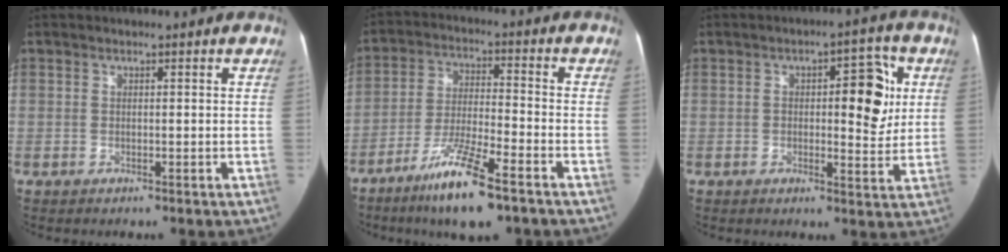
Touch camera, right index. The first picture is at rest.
{"total": 11.7, "force": [-7.5, 1.0, 8.9], "torque": [-0.175, -0.028, -0.135]}
{"total": 9.3, "force": [1.7, 3.3, 8.5], "torque": [-0.105, 0.016, 0.020]}